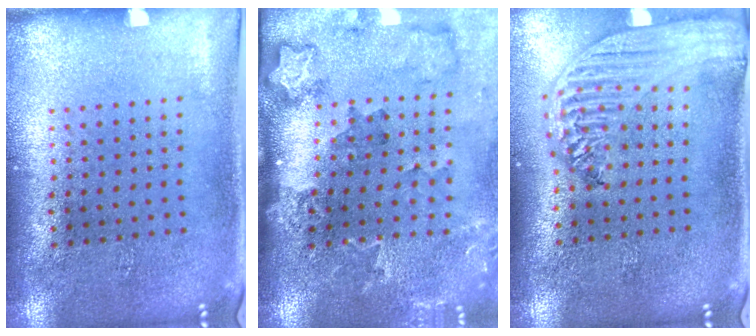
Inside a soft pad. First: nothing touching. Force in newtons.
{"total": 2.1, "press": 2.0, "slide": 0.7}
{"total": 2.9, "press": 2.4, "slide": 1.7}